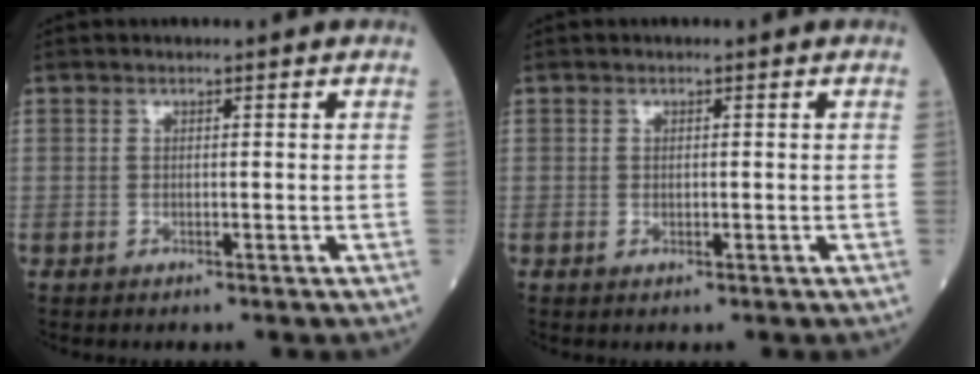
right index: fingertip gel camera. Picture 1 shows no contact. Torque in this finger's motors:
{"motor_torque": [-0.10, -0.07, -0.07, -0.01]}